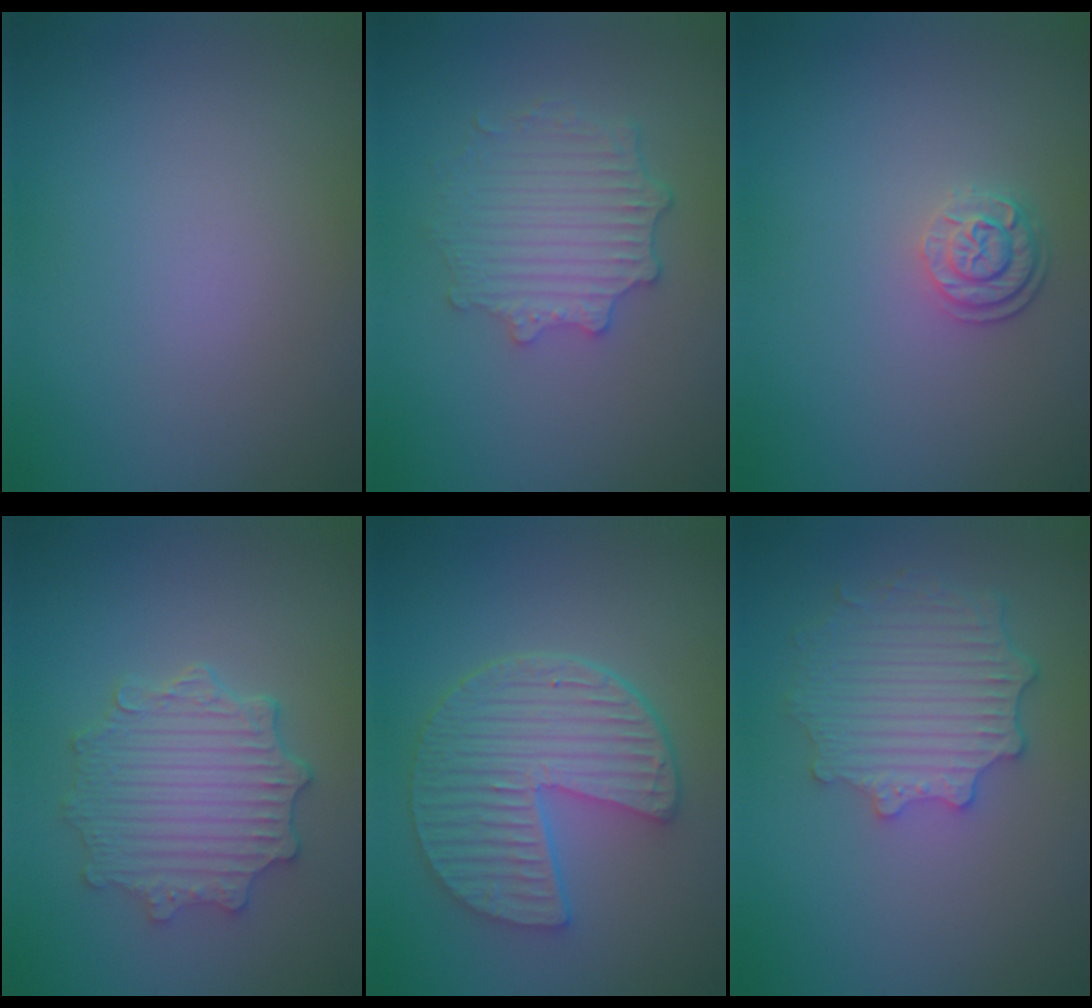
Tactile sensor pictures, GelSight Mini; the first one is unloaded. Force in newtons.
{"total": 3.9, "press": 3.1, "slide": 2.3}
{"total": 2.5, "press": 1.9, "slide": 1.6}
{"total": 5.1, "press": 4.1, "slide": 2.9}
{"total": 6.1, "press": 4.8, "slide": 3.8}
{"total": 4.9, "press": 4.0, "slide": 2.8}